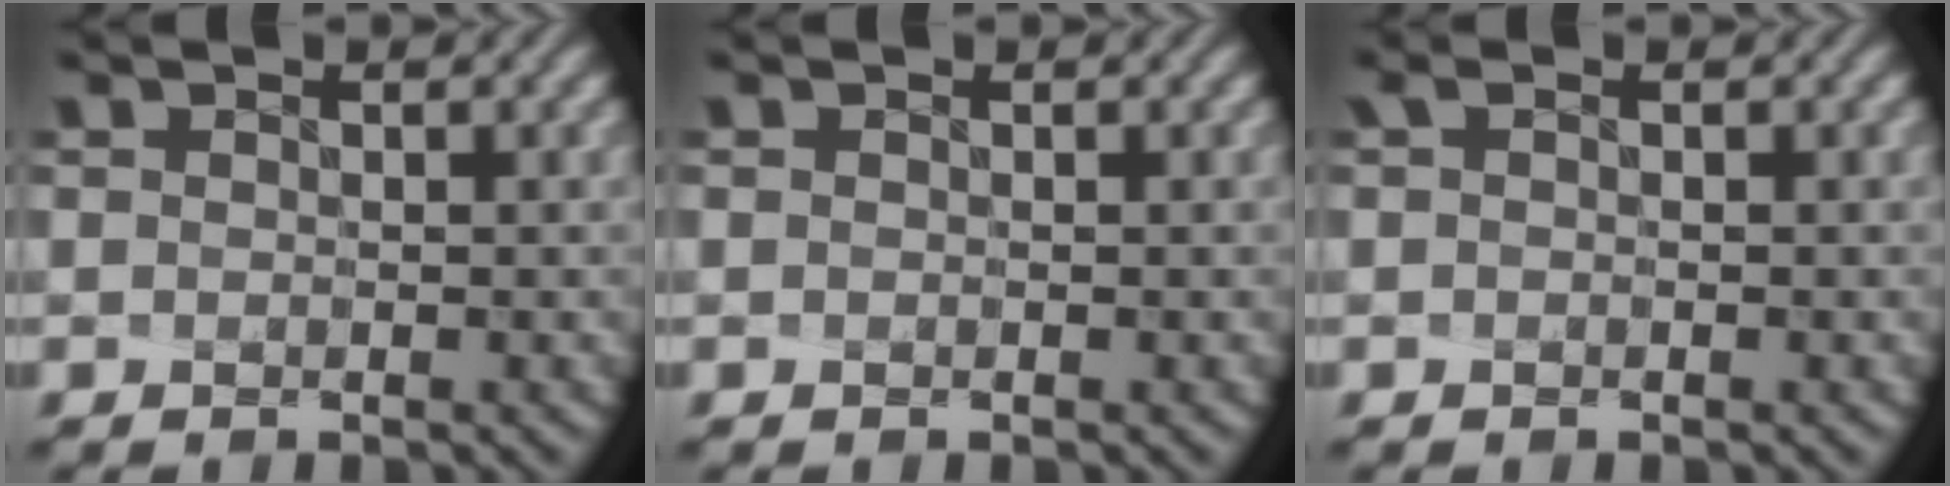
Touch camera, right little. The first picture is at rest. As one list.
[{"total": 0.0}, {"total": 0.6, "force": [-0.5, -0.3, -0.1], "torque": [0.001, -0.012, 0.007]}]